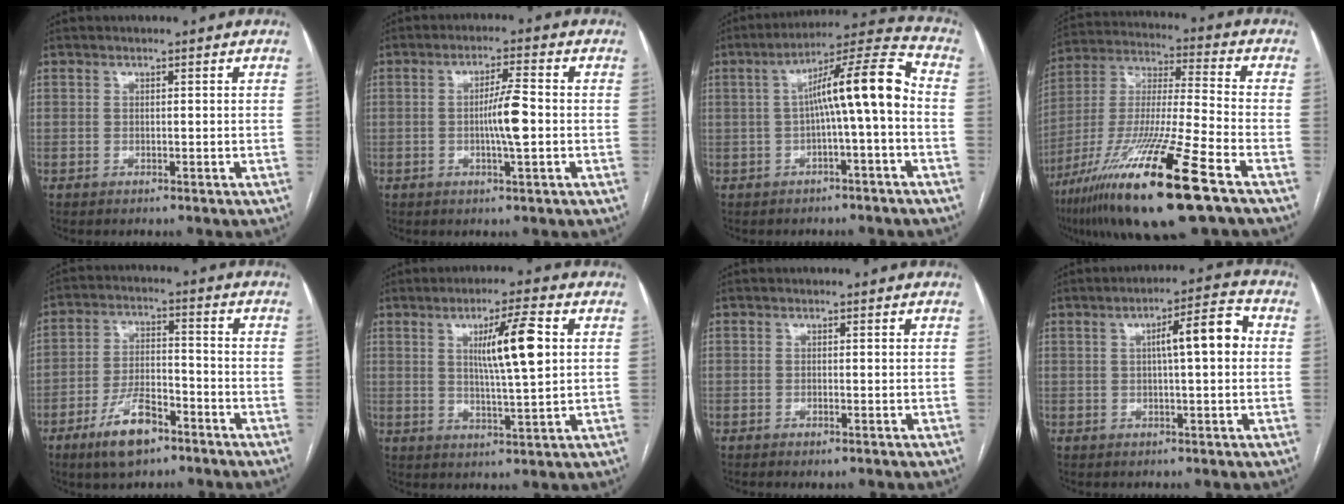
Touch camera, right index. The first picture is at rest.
{"total": 5.6, "force": [-0.6, 0.2, 5.5], "torque": [-0.099, 0.000, -0.013]}
{"total": 11.2, "force": [-0.5, 0.4, 11.2], "torque": [-0.177, 0.038, -0.010]}
{"total": 22.7, "force": [-12.9, 1.0, 18.7], "torque": [-0.366, -0.051, -0.234]}
{"total": 9.5, "force": [-5.9, 3.6, 6.4], "torque": [-0.126, 0.004, -0.105]}
{"total": 9.0, "force": [2.2, 0.2, 8.7], "torque": [-0.146, 0.000, 0.037]}
{"total": 1.0, "force": [-0.6, 0.2, 0.8], "torque": [-0.013, -0.002, -0.007]}
{"total": 7.5, "force": [1.0, 1.1, 7.4], "torque": [-0.110, 0.023, 0.011]}